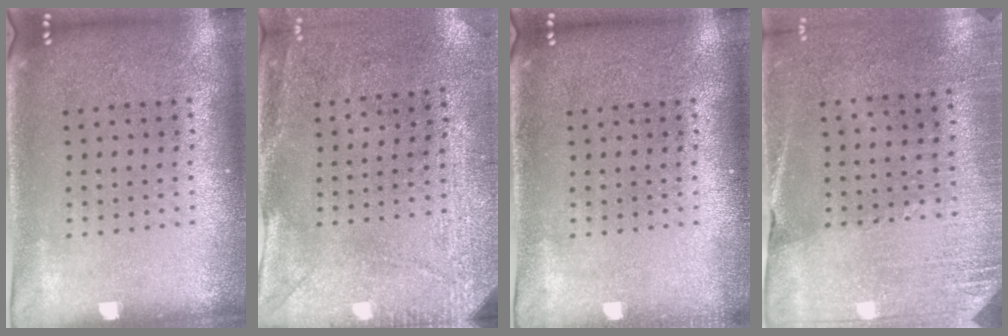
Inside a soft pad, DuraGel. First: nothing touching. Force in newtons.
{"total": 3.0, "press": 2.3, "slide": 1.9}
{"total": 0.6, "press": 0.5, "slide": 0.2}
{"total": 2.6, "press": 2.4, "slide": 1.1}